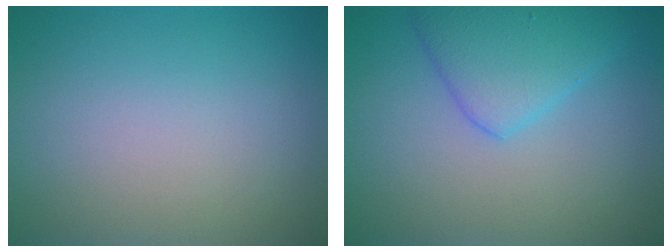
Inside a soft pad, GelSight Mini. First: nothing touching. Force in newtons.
{"total": 3.9, "press": 3.9, "slide": 0.2}